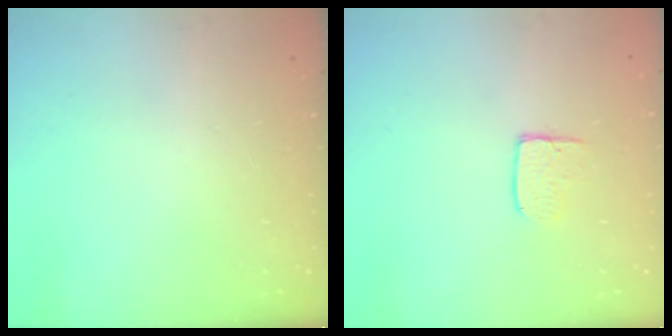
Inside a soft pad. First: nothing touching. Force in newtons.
{"total": 5.2, "press": 5.2, "slide": 0.5}